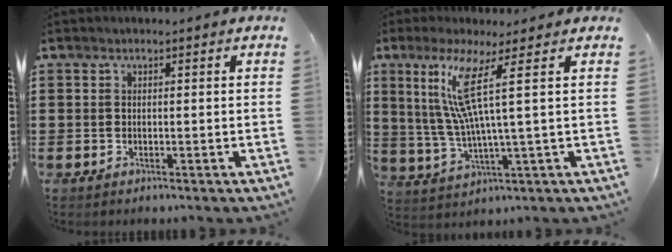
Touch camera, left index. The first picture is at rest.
{"total": 10.5, "force": [3.6, -0.3, 9.8], "torque": [-0.224, -0.019, 0.050]}